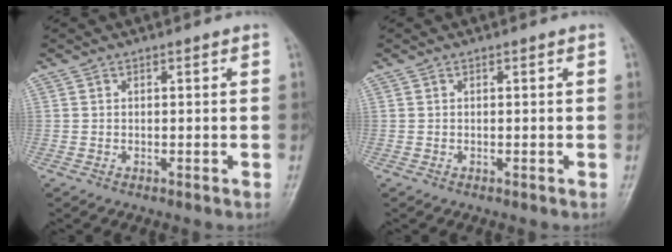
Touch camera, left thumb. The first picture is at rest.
{"total": 0.0}